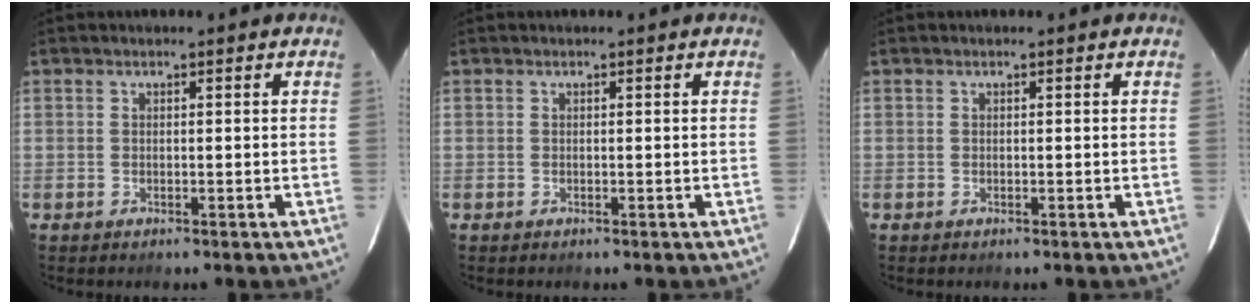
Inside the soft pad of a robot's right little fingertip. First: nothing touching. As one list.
[{"total": 0.0}, {"total": 0.0}]